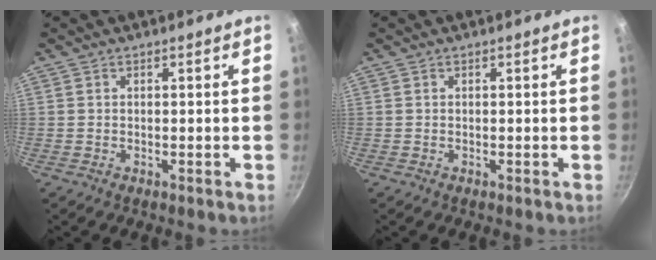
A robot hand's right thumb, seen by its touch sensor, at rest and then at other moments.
{"total": 0.0}